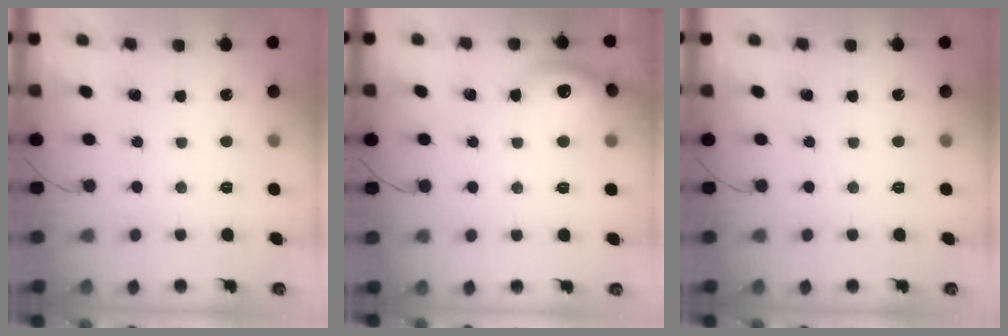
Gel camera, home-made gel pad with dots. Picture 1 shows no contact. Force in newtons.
{"total": 10.7, "press": 10.6, "slide": 1.5}
{"total": 0.0}